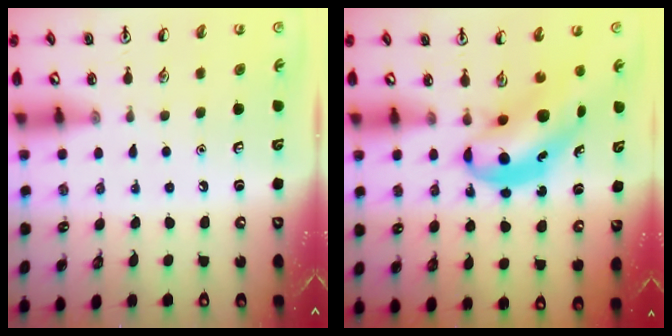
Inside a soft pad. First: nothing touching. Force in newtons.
{"total": 7.2, "press": 7.1, "slide": 1.3}